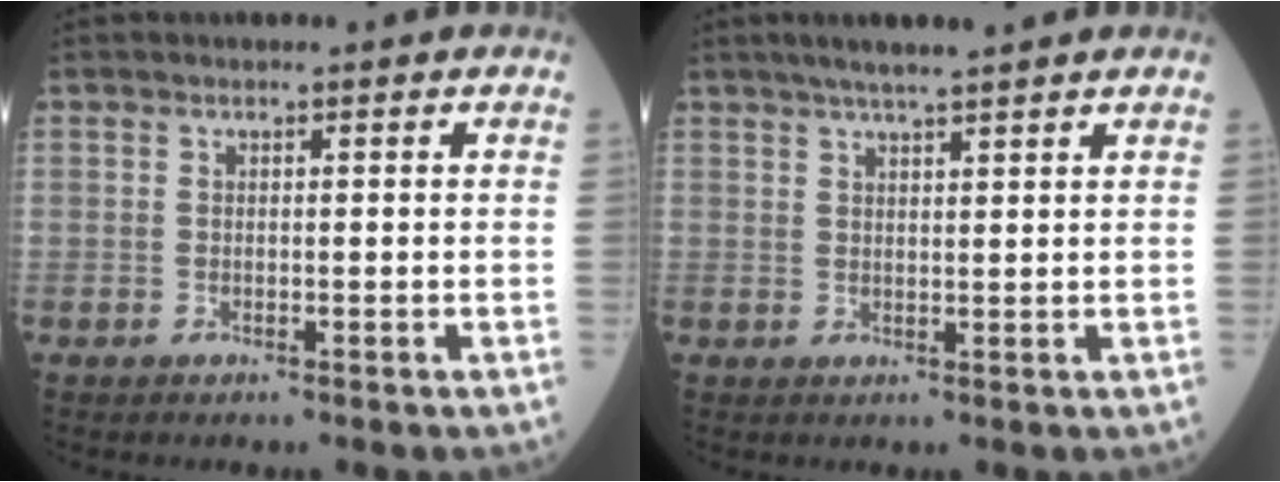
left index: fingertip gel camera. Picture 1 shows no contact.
{"total": 5.9, "force": [4.8, -0.1, 3.5], "torque": [-0.057, 0.023, 0.079]}